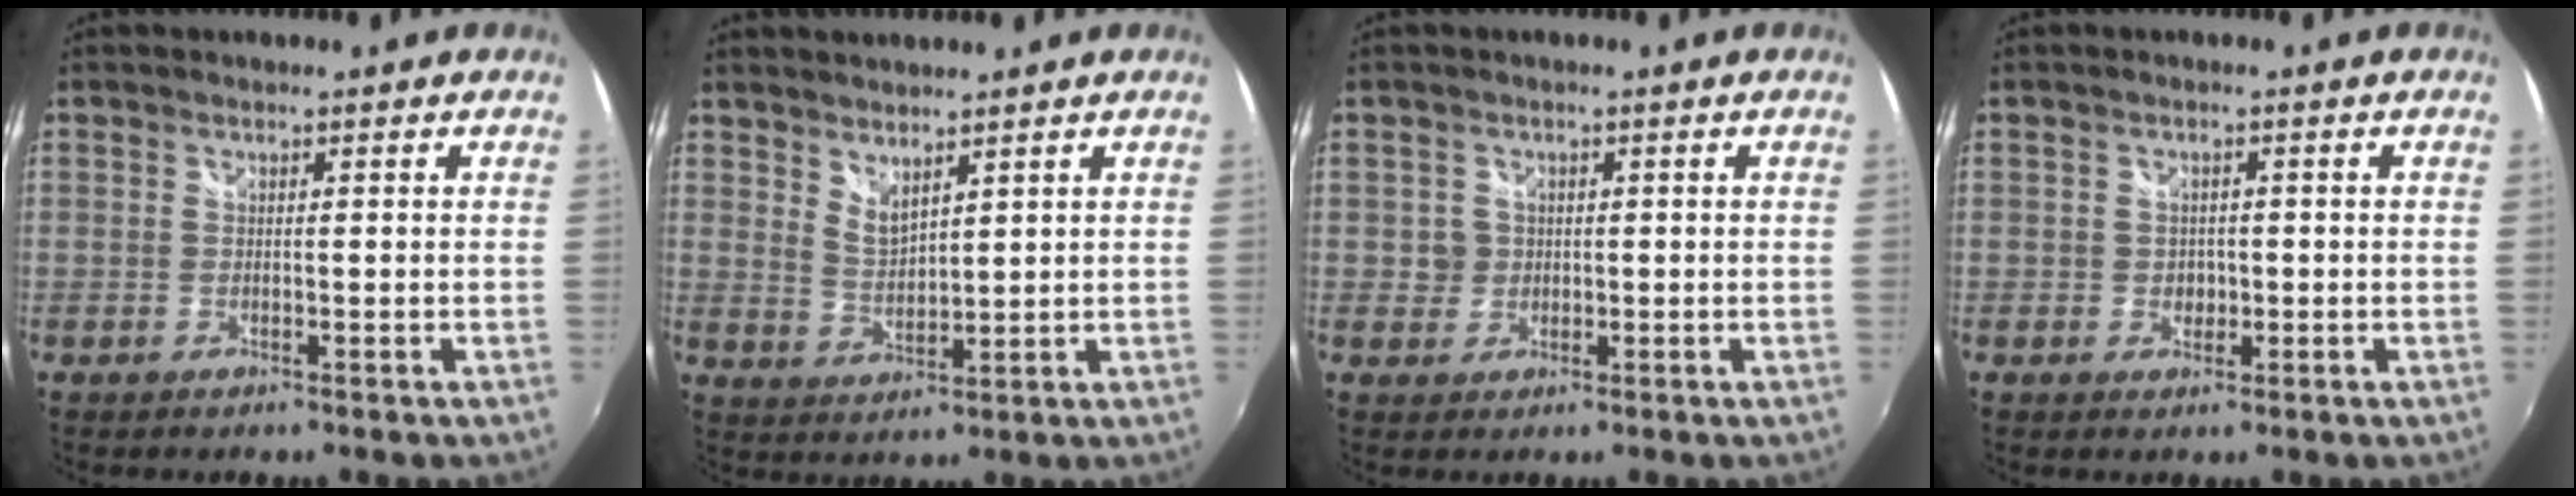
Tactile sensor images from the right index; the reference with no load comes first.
{"total": 4.1, "force": [3.5, 1.0, 1.9], "torque": [-0.031, -0.007, 0.063]}
{"total": 2.3, "force": [0.1, 2.3, 0.1], "torque": [0.001, 0.004, 0.000]}
{"total": 2.1, "force": [-0.4, 1.9, 0.8], "torque": [-0.011, 0.001, -0.006]}